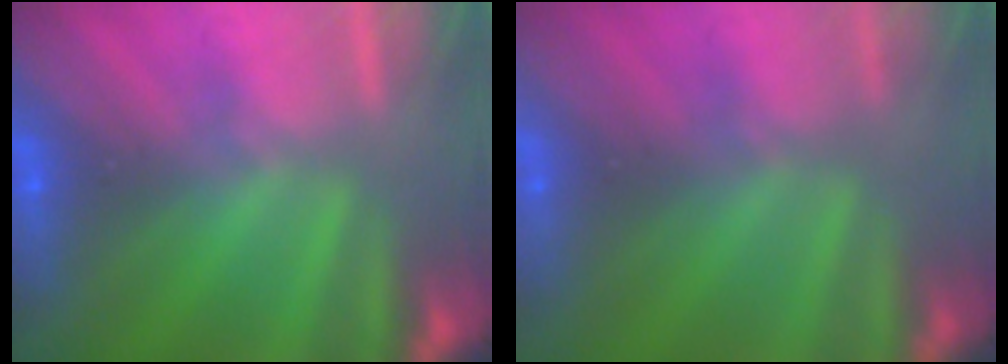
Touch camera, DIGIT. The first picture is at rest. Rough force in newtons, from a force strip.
{"total": 3.0}